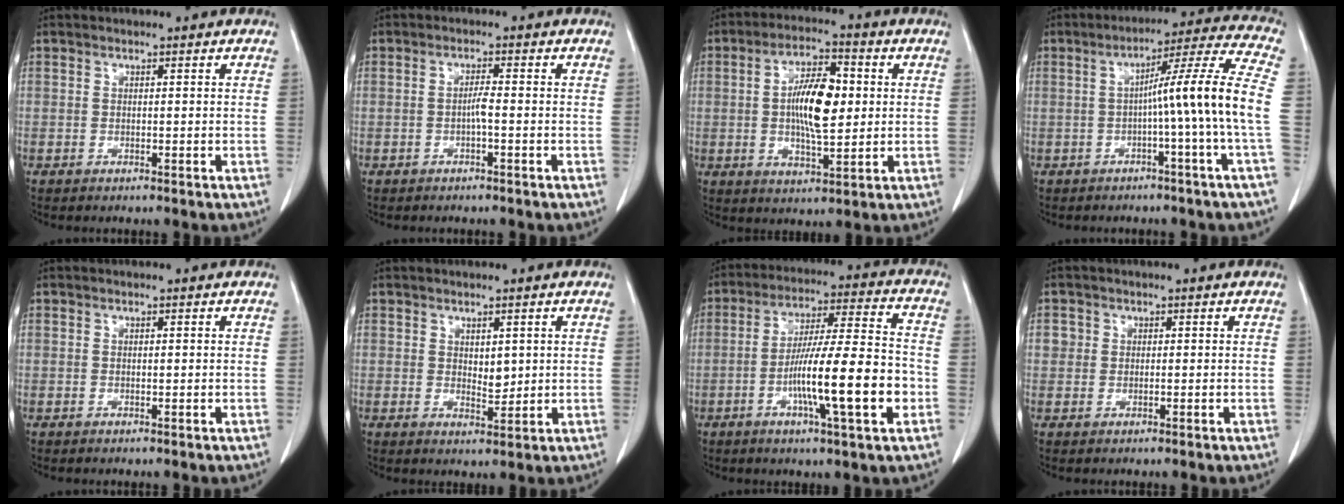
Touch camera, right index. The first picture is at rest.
{"total": 1.7, "force": [-0.5, 0.0, 1.6], "torque": [-0.028, 0.003, -0.010]}
{"total": 10.3, "force": [0.7, 3.3, 9.7], "torque": [-0.178, 0.007, 0.008]}
{"total": 12.0, "force": [-1.4, -2.6, 11.6], "torque": [-0.163, 0.015, -0.025]}
{"total": 0.0}
{"total": 2.6, "force": [0.6, 1.3, 2.1], "torque": [-0.030, -0.008, 0.014]}
{"total": 15.5, "force": [-4.4, 0.8, 14.9], "torque": [-0.255, -0.001, -0.074]}
{"total": 1.7, "force": [0.4, 1.6, 0.3], "torque": [0.006, 0.003, 0.002]}